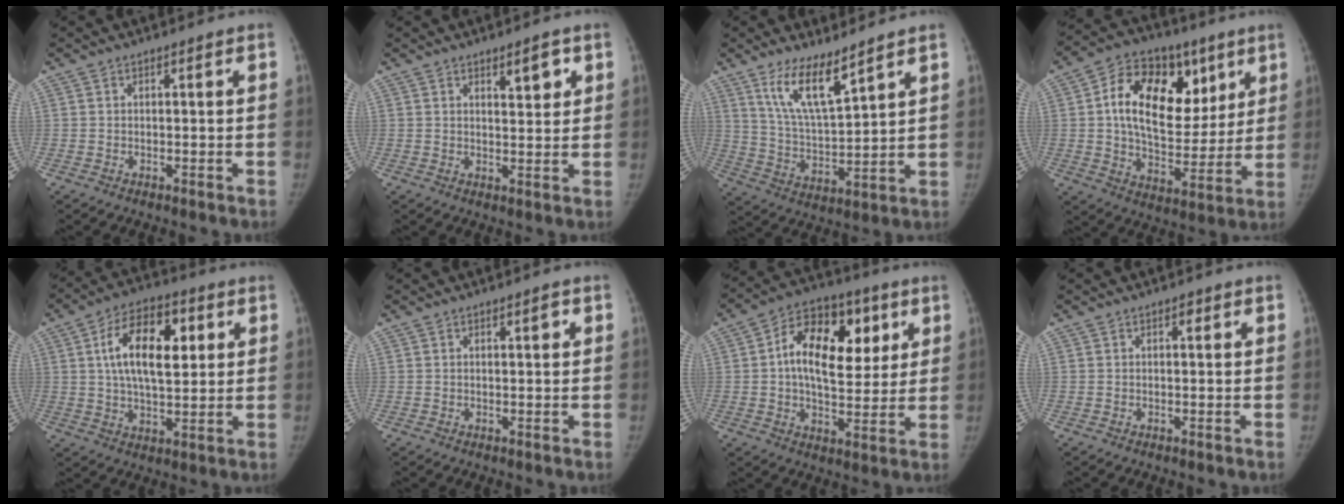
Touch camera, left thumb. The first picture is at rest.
{"total": 4.2, "force": [2.2, 1.6, 3.2], "torque": [-0.033, -0.014, 0.033]}
{"total": 10.3, "force": [7.2, 2.5, 7.0], "torque": [-0.122, -0.055, 0.150]}
{"total": 21.7, "force": [6.8, 13.8, 15.2], "torque": [-0.212, -0.009, 0.111]}
{"total": 15.1, "force": [3.8, 7.9, 12.3], "torque": [-0.187, 0.001, 0.062]}
{"total": 1.4, "force": [0.5, 0.5, 1.2], "torque": [-0.013, 0.000, 0.008]}
{"total": 17.7, "force": [4.4, 10.8, 13.3], "torque": [-0.176, 0.006, 0.064]}
{"total": 1.0, "force": [0.4, 0.6, 0.7], "torque": [-0.005, 0.002, 0.003]}